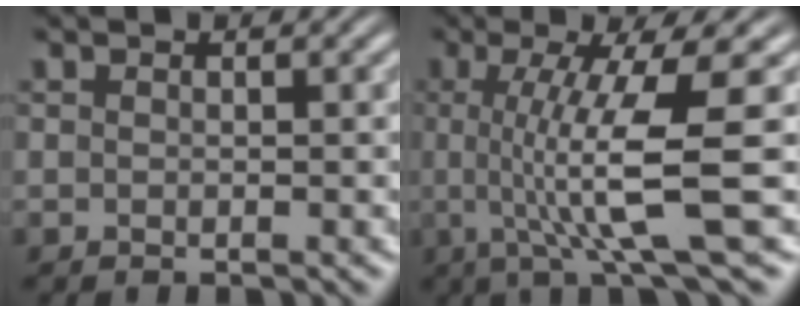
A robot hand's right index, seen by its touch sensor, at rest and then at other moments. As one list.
[{"total": 7.5, "force": [-0.3, 0.6, 7.5], "torque": [-0.125, -0.013, 0.000]}]